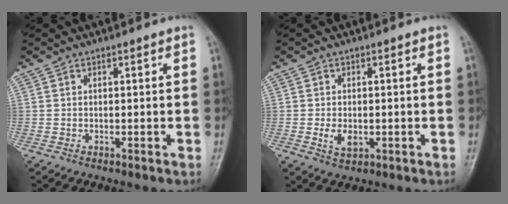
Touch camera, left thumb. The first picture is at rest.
{"total": 3.5, "force": [-0.7, 2.2, 2.7], "torque": [-0.047, -0.004, -0.008]}